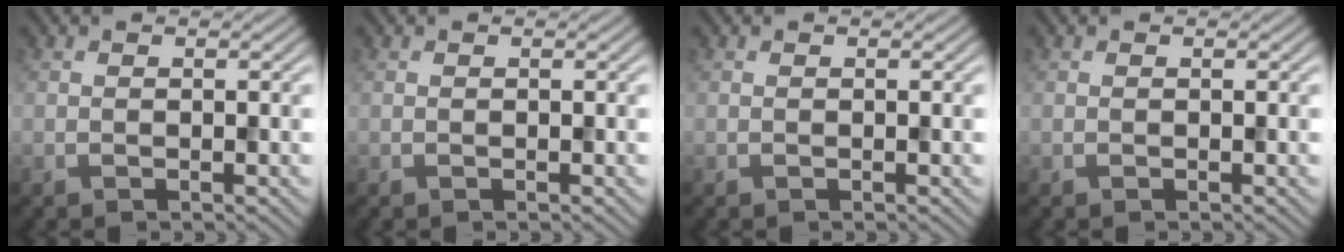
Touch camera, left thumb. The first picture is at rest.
{"total": 0.0}
{"total": 0.0}
{"total": 0.0}